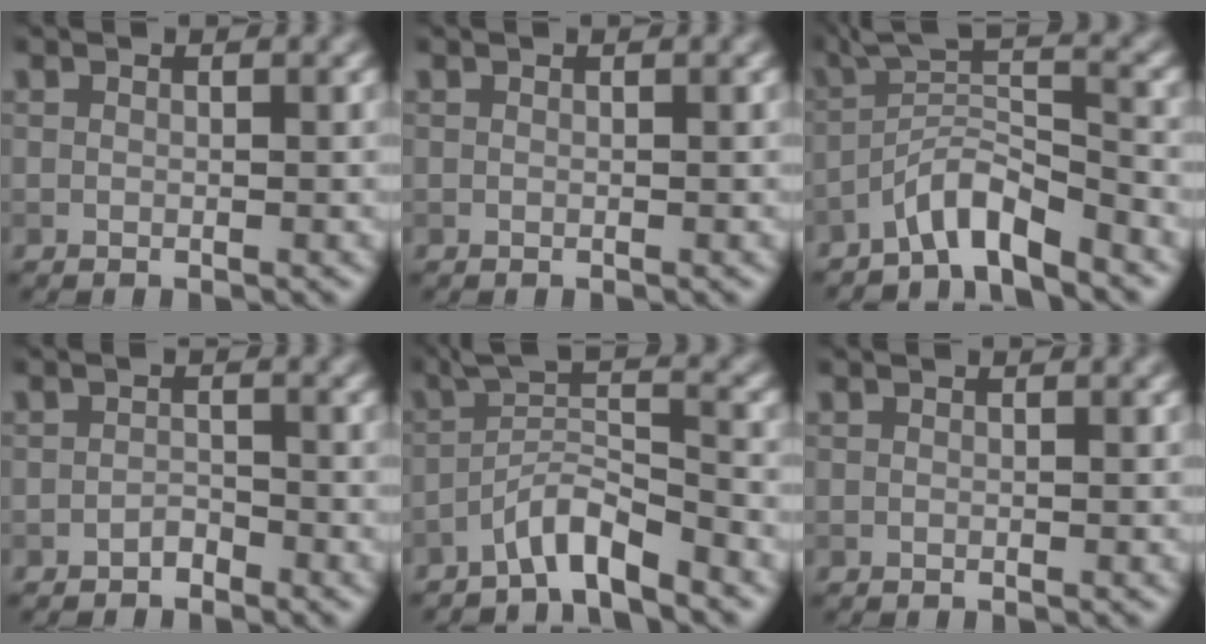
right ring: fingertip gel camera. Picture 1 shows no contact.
{"total": 0.0}
{"total": 4.8, "force": [-3.6, 0.7, 3.1], "torque": [-0.050, 0.010, -0.074]}
{"total": 1.1, "force": [-0.9, 0.4, 0.3], "torque": [-0.003, 0.003, -0.017]}
{"total": 4.2, "force": [-3.2, 0.5, 2.8], "torque": [-0.046, 0.012, -0.068]}
{"total": 0.0}